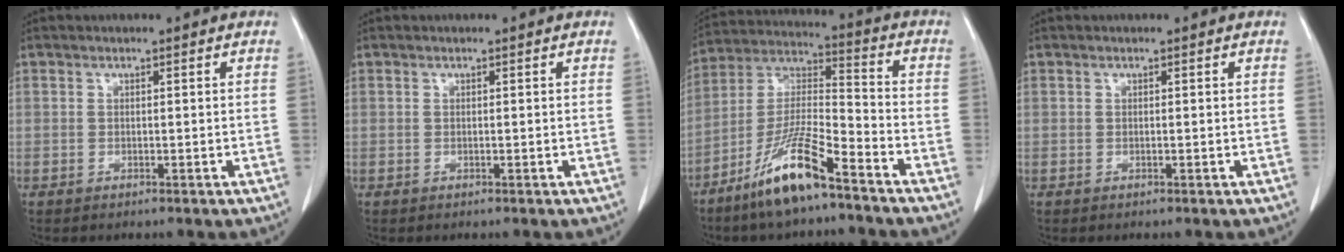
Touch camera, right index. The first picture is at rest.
{"total": 0.0}
{"total": 13.0, "force": [-8.8, 1.5, 9.4], "torque": [-0.190, -0.013, -0.169]}
{"total": 0.0}